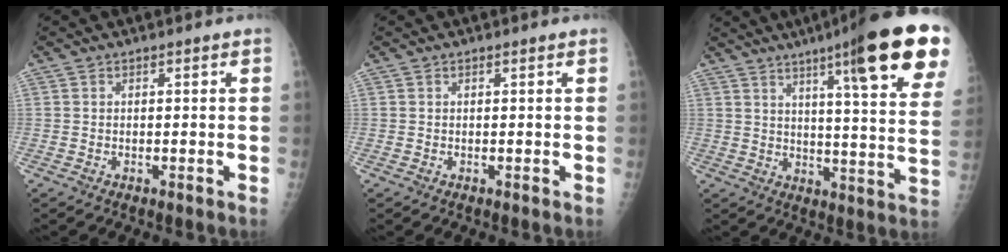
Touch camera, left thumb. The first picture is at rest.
{"total": 0.0}
{"total": 23.3, "force": [12.7, 3.3, 19.2], "torque": [-0.248, -0.042, 0.168]}